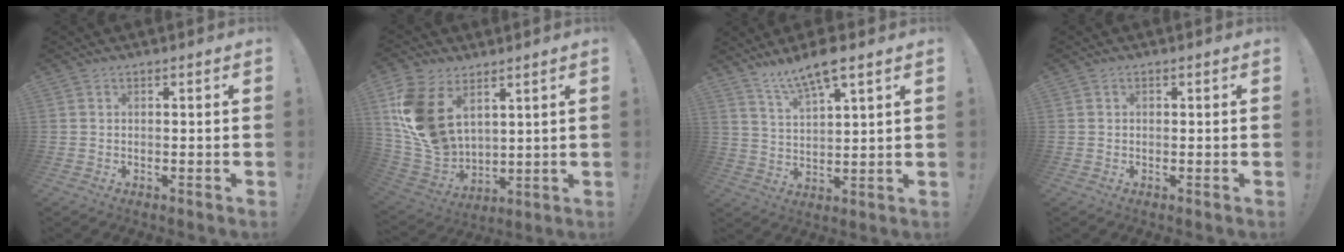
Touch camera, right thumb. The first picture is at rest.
{"total": 17.2, "force": [7.0, 11.2, 11.0], "torque": [-0.226, -0.042, 0.135]}
{"total": 9.7, "force": [7.6, 1.7, 5.7], "torque": [-0.102, -0.042, 0.133]}
{"total": 0.5, "force": [0.0, 0.5, 0.2], "torque": [-0.012, 0.005, 0.001]}